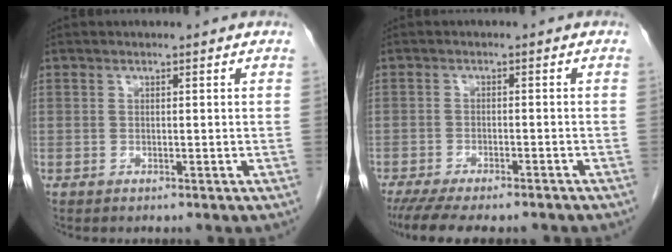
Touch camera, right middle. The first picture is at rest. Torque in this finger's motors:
{"motor_torque": [0.52, -0.37, 0.16, 0.09]}